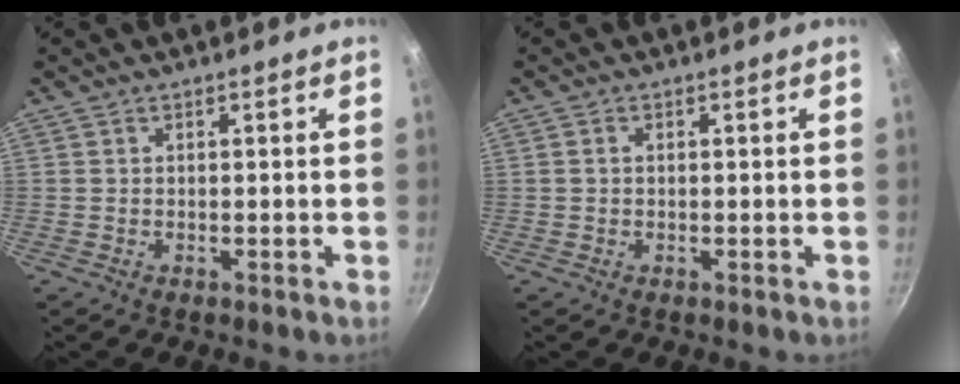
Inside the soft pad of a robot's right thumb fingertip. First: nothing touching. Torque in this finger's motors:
{"motor_torque": [-0.01, -0.22, 0.07, 0.10, -0.01]}